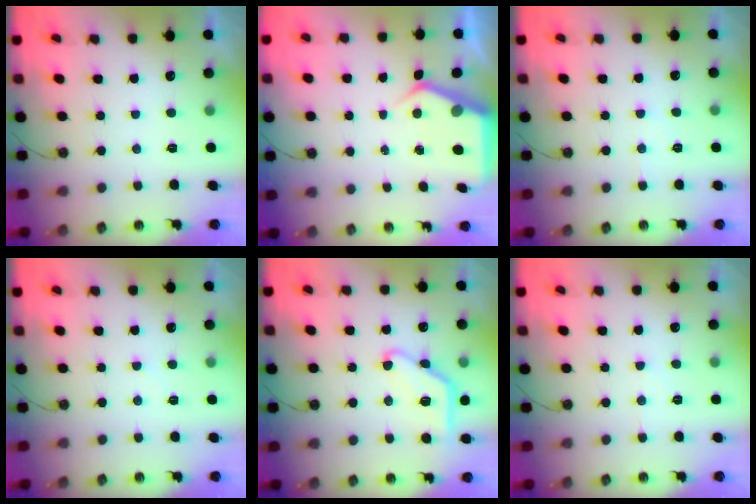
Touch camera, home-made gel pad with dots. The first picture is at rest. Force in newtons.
{"total": 4.9, "press": 4.9, "slide": 0.4}
{"total": 5.2, "press": 5.2, "slide": 0.8}
{"total": 2.2, "press": 2.2, "slide": 0.3}
{"total": 11.7, "press": 11.7, "slide": 0.7}
{"total": 4.3, "press": 4.3, "slide": 0.7}